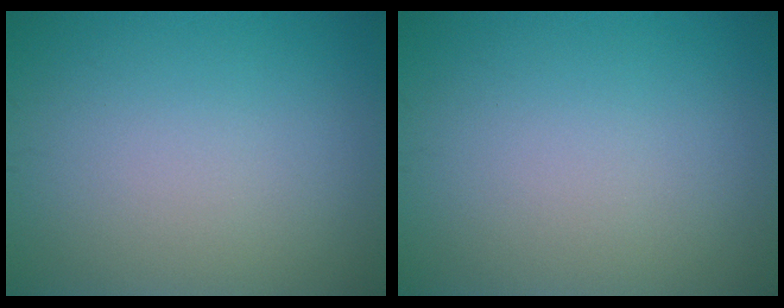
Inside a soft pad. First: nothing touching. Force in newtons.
{"total": 0.0}